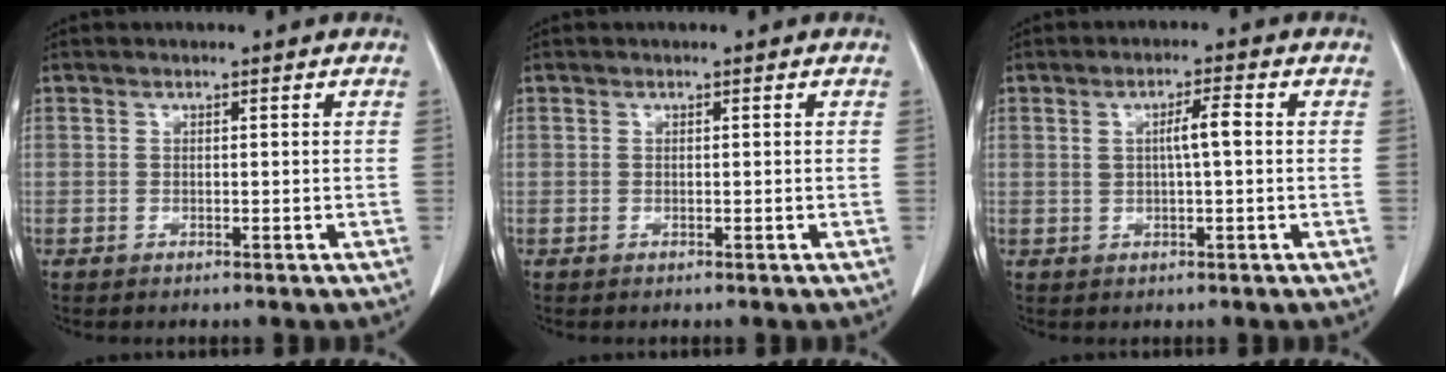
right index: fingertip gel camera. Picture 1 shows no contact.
{"total": 0.0}
{"total": 3.4, "force": [0.6, 0.3, 3.3], "torque": [-0.056, 0.005, 0.013]}